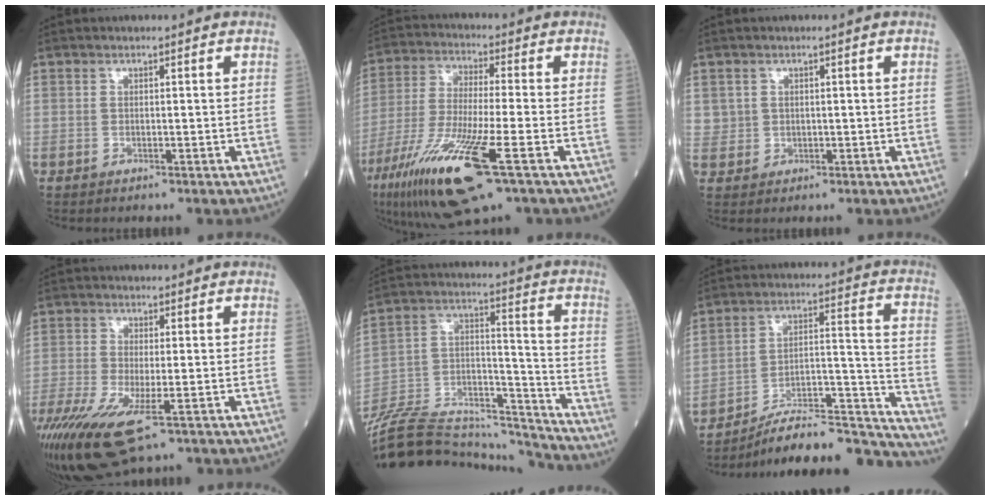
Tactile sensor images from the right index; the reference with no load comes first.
{"total": 16.6, "force": [-8.1, 1.4, 14.5], "torque": [-0.312, -0.047, -0.149]}
{"total": 2.2, "force": [0.8, 2.1, 0.1], "torque": [0.012, 0.003, 0.012]}
{"total": 15.6, "force": [-8.8, 4.9, 11.9], "torque": [-0.282, -0.049, -0.150]}
{"total": 24.7, "force": [-23.2, 4.5, 7.2], "torque": [-0.160, 0.025, -0.375]}
{"total": 21.5, "force": [-20.2, 1.9, 7.2], "torque": [-0.063, 0.043, -0.307]}